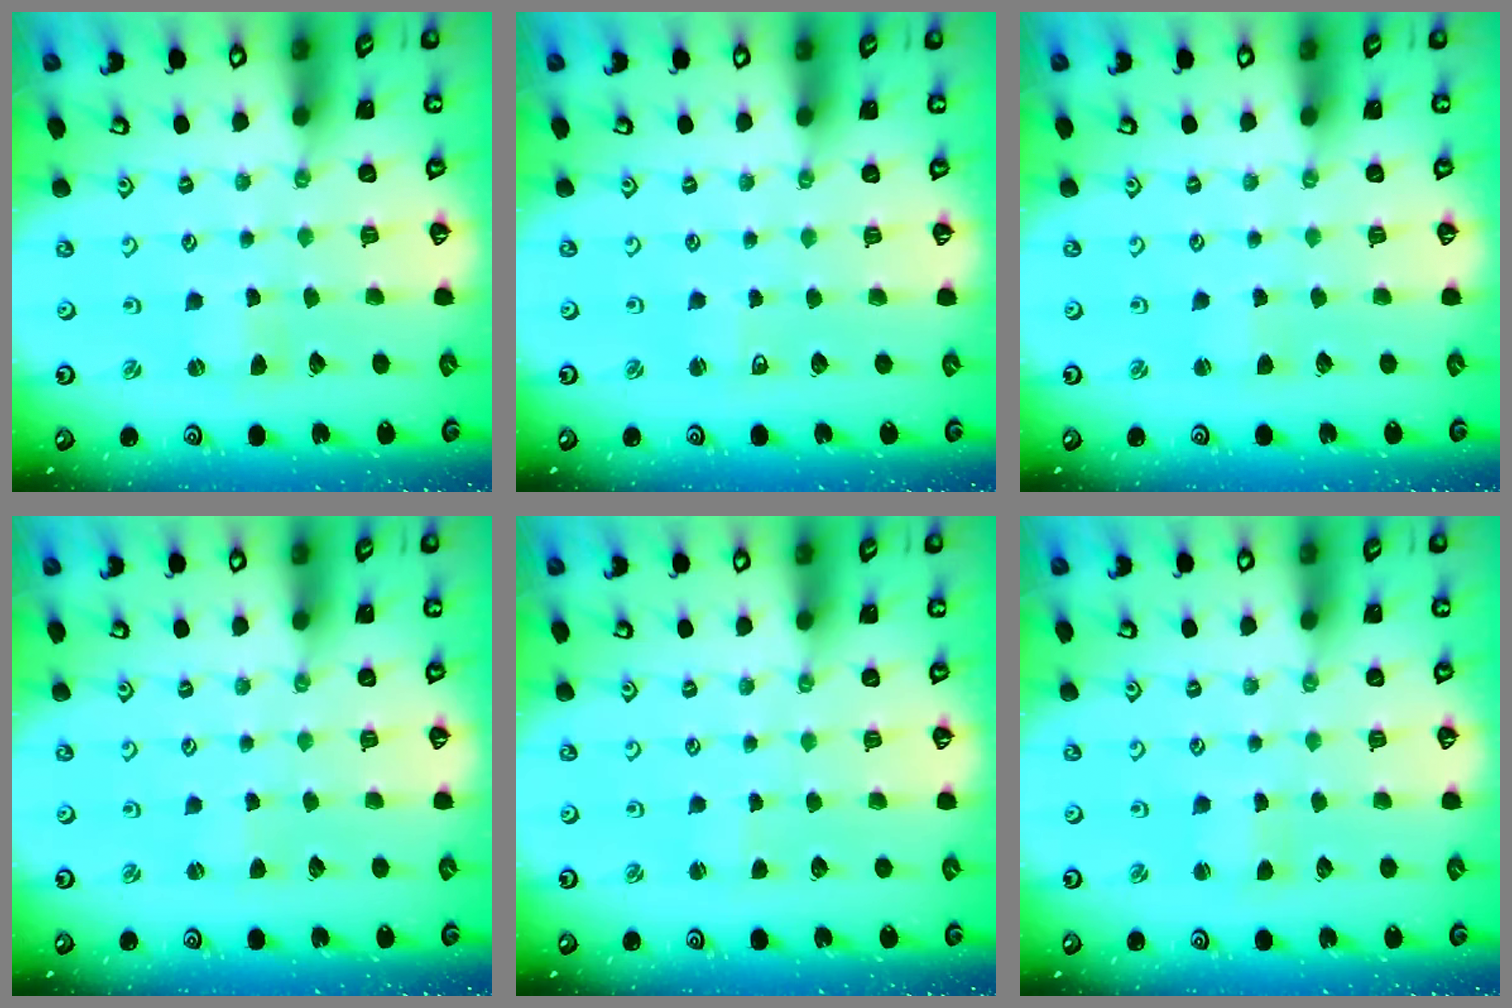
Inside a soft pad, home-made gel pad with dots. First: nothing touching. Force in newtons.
{"total": 2.4, "press": 2.4, "slide": 0.3}
{"total": 1.6, "press": 1.6, "slide": 0.2}
{"total": 0.5, "press": 0.5, "slide": 0.0}
{"total": 0.8, "press": 0.8, "slide": 0.2}
{"total": 2.2, "press": 2.2, "slide": 0.2}